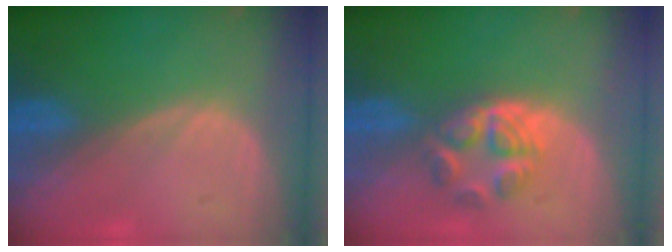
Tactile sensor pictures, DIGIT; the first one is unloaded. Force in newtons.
{"total": 6.2, "press": 5.2, "slide": 3.3}